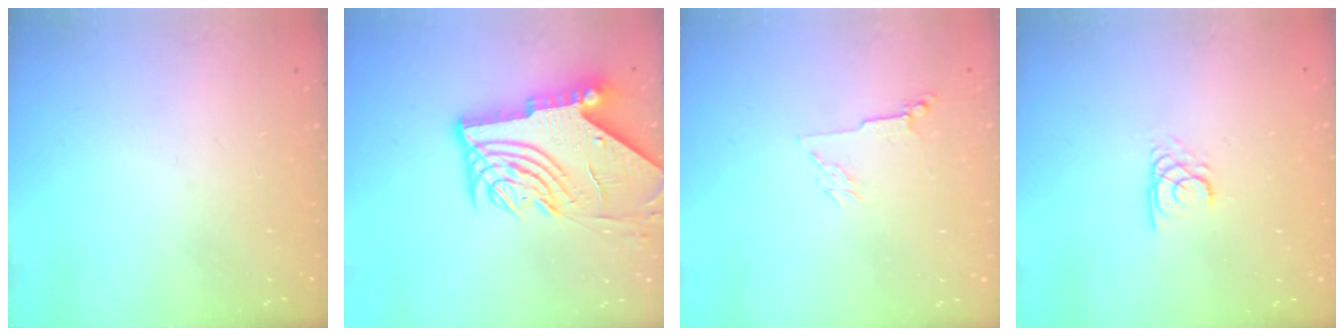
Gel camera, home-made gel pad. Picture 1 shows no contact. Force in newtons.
{"total": 14.9, "press": 14.8, "slide": 1.9}
{"total": 2.8, "press": 2.7, "slide": 0.6}
{"total": 2.7, "press": 2.7, "slide": 0.1}